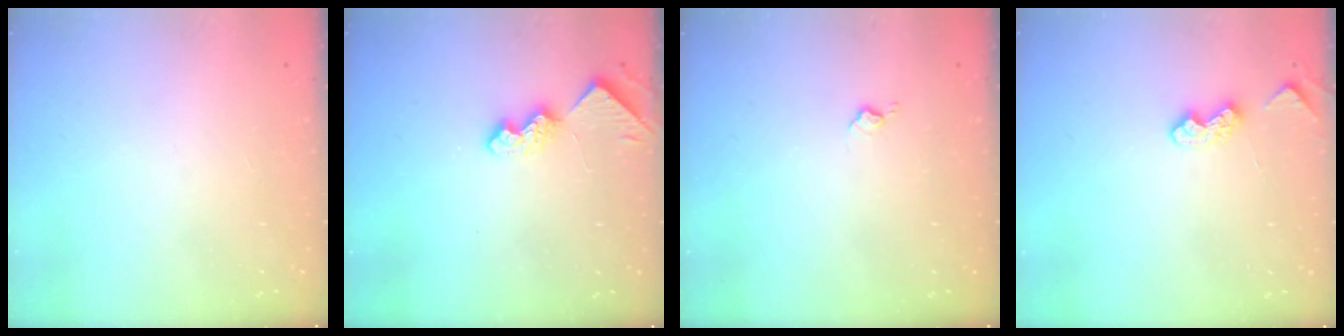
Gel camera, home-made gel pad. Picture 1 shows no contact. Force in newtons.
{"total": 8.5, "press": 8.4, "slide": 0.7}
{"total": 5.6, "press": 5.6, "slide": 0.7}
{"total": 4.5, "press": 4.5, "slide": 0.6}